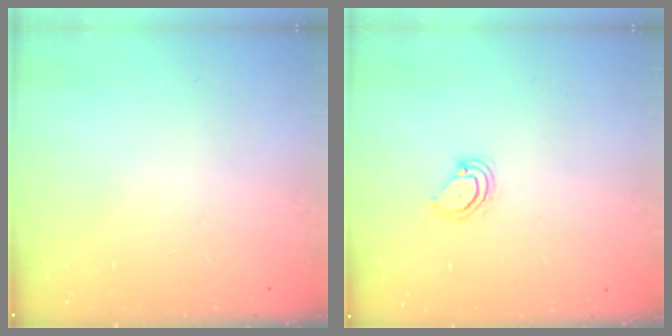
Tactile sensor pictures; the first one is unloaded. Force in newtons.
{"total": 4.3, "press": 4.3, "slide": 0.3}